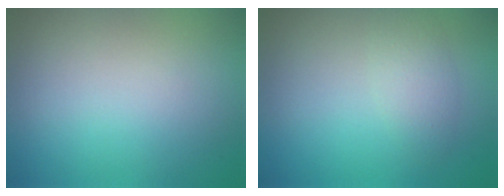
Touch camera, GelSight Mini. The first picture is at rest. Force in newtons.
{"total": 2.1, "press": 2.1, "slide": 0.1}